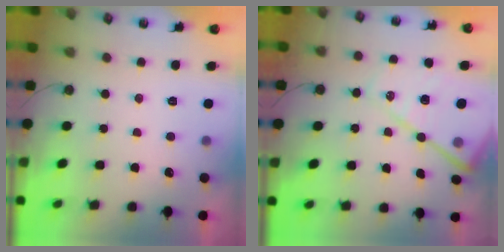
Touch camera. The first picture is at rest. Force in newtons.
{"total": 16.7, "press": 16.6, "slide": 2.1}